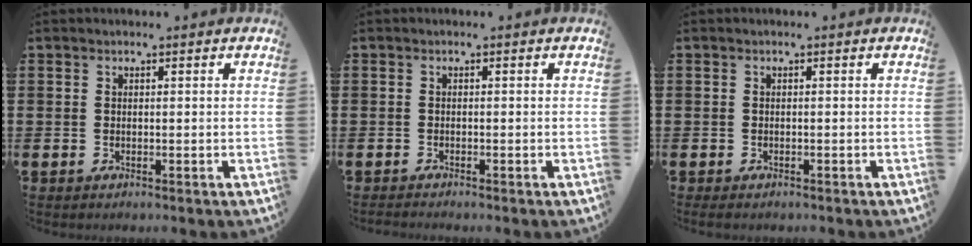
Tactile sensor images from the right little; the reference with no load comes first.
{"total": 0.5, "force": [-0.5, 0.0, 0.0], "torque": [-0.001, -0.003, -0.010]}
{"total": 0.5, "force": [-0.3, 0.2, 0.3], "torque": [-0.008, 0.001, -0.007]}